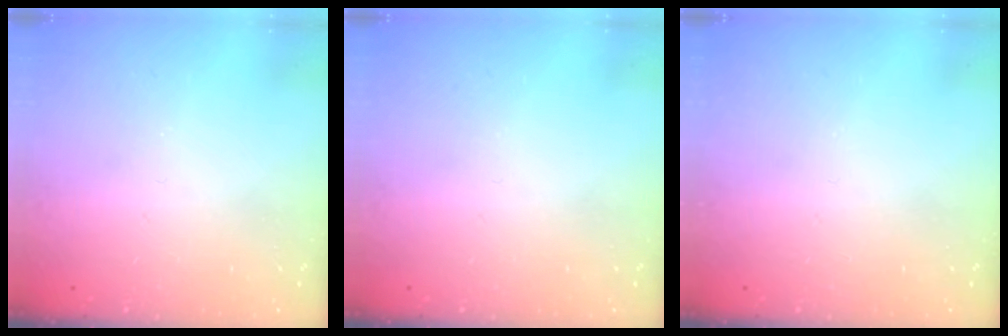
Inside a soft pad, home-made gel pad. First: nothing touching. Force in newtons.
{"total": 0.0}
{"total": 0.0}